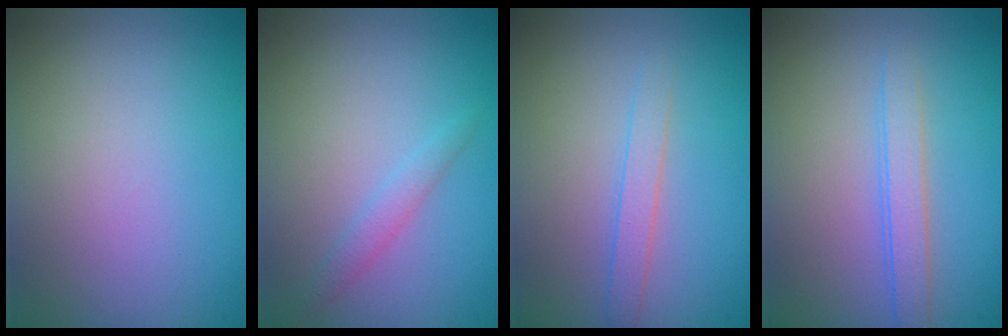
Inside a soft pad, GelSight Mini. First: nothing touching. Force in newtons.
{"total": 1.3, "press": 1.3, "slide": 0.1}
{"total": 1.5, "press": 1.4, "slide": 0.1}
{"total": 1.9, "press": 1.9, "slide": 0.2}